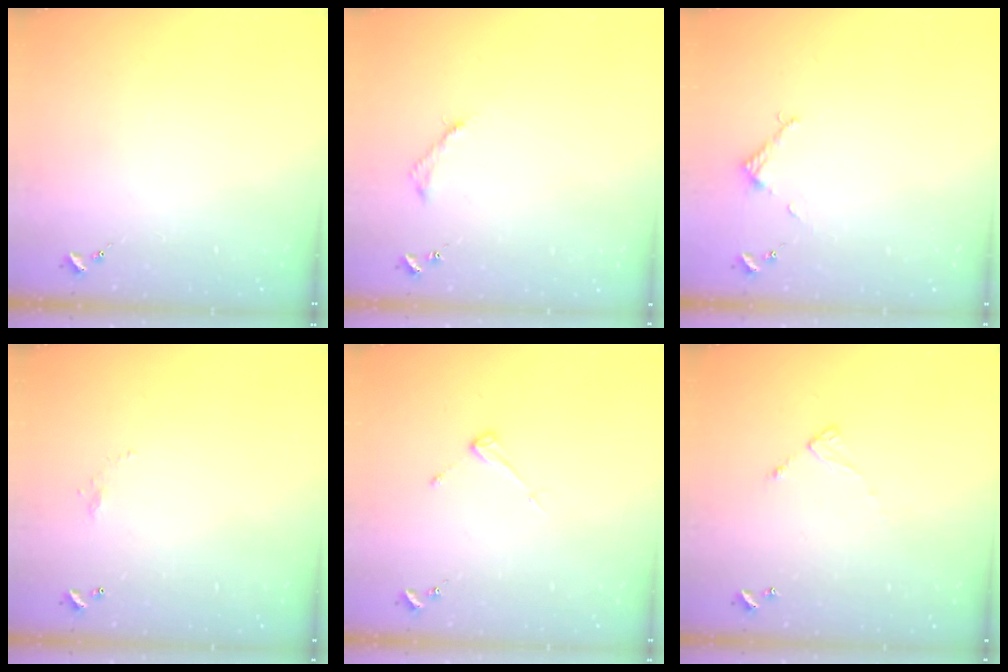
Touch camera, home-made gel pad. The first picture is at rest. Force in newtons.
{"total": 4.5, "press": 4.4, "slide": 0.6}
{"total": 2.7, "press": 2.7, "slide": 0.2}
{"total": 3.2, "press": 3.2, "slide": 0.0}
{"total": 3.9, "press": 3.9, "slide": 0.3}
{"total": 5.2, "press": 5.2, "slide": 0.3}